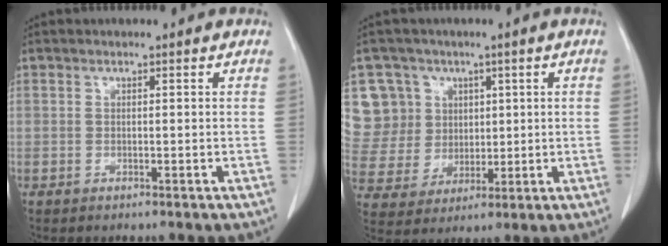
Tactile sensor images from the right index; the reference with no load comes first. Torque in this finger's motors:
{"motor_torque": [-0.17, 0.34, -0.06, -0.01]}